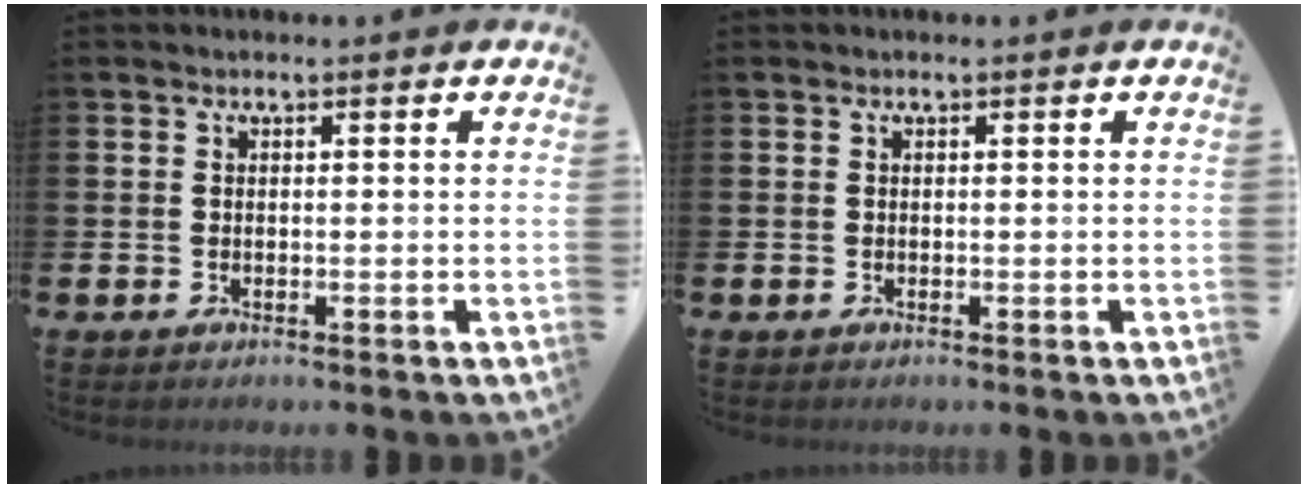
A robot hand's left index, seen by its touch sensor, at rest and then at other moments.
{"total": 0.0}